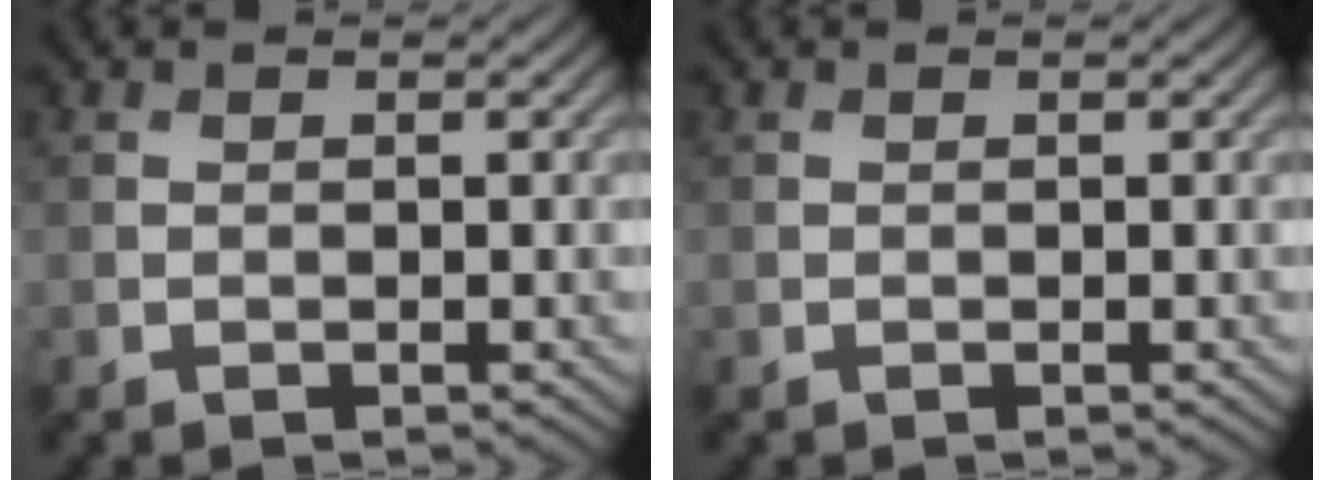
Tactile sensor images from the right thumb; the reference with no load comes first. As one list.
[{"total": 0.0}]